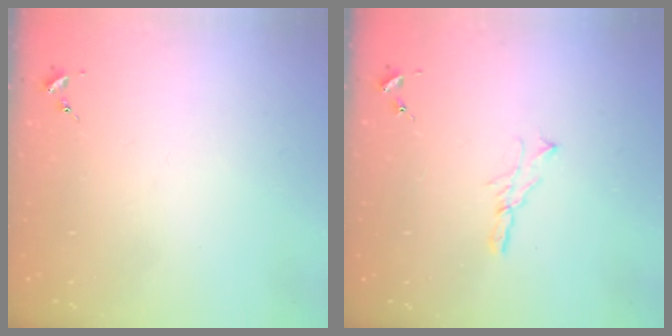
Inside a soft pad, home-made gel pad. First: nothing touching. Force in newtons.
{"total": 5.2, "press": 5.2, "slide": 0.3}